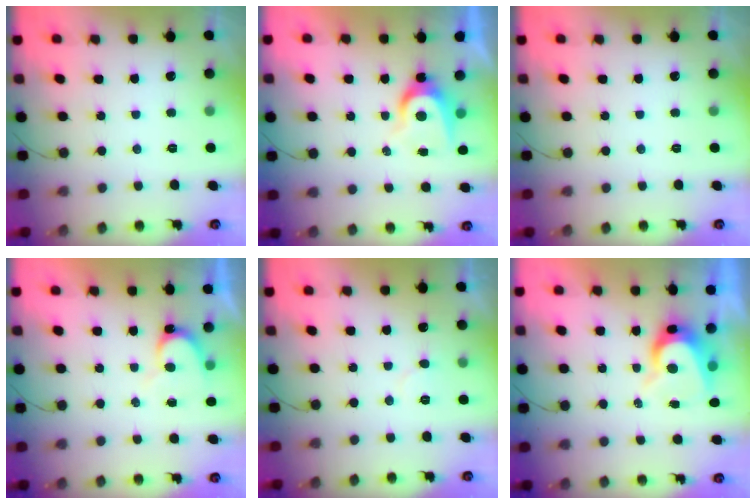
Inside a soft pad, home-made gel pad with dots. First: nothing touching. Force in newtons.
{"total": 6.9, "press": 6.9, "slide": 0.4}
{"total": 0.0}
{"total": 7.6, "press": 7.6, "slide": 0.4}
{"total": 3.6, "press": 3.5, "slide": 0.4}
{"total": 7.6, "press": 7.6, "slide": 0.8}